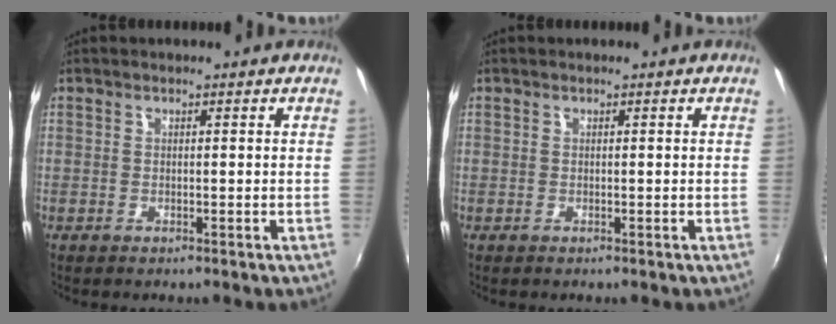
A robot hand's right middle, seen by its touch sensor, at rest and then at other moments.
{"total": 0.0}